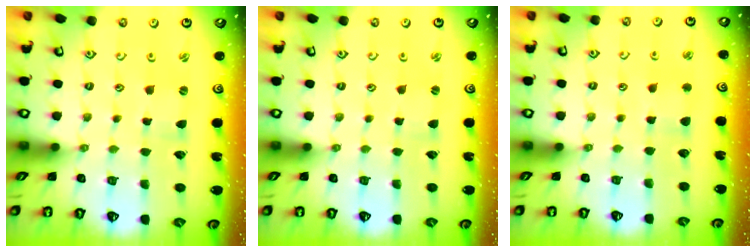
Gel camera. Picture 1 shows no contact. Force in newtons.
{"total": 1.8, "press": 1.7, "slide": 0.3}
{"total": 3.3, "press": 3.3, "slide": 0.3}